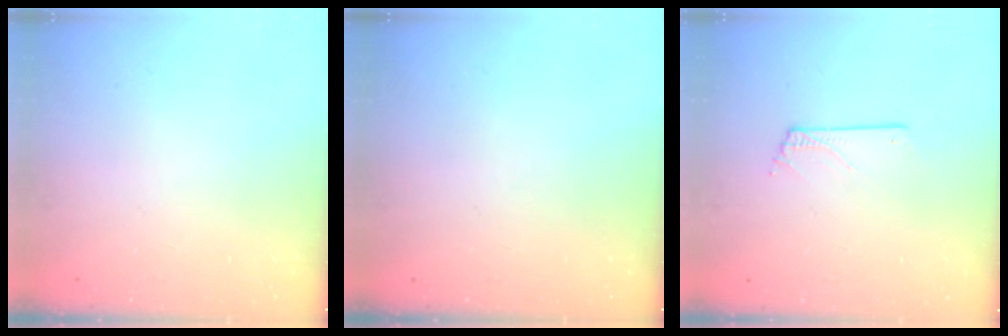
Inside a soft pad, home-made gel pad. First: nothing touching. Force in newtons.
{"total": 0.0}
{"total": 0.6, "press": 0.6, "slide": 0.1}